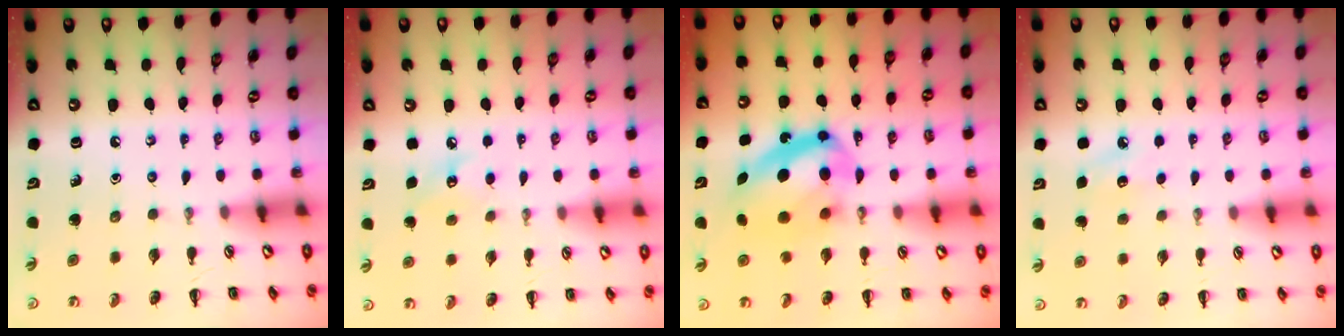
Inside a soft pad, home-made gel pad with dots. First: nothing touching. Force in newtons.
{"total": 5.7, "press": 5.7, "slide": 0.8}
{"total": 13.4, "press": 13.0, "slide": 3.2}
{"total": 6.4, "press": 6.2, "slide": 1.6}